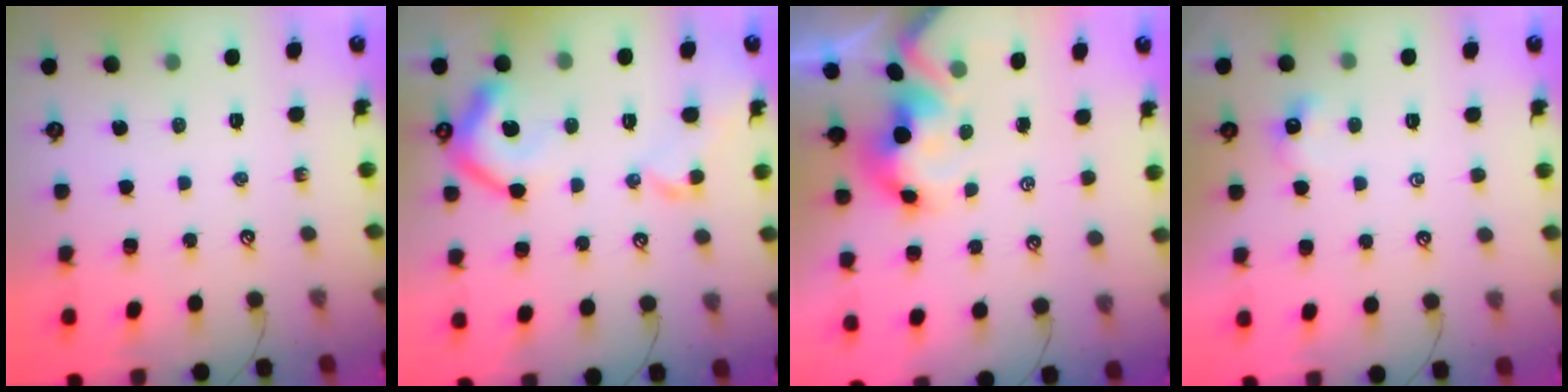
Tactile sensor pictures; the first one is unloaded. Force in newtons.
{"total": 10.3, "press": 10.2, "slide": 1.7}
{"total": 6.7, "press": 6.6, "slide": 1.1}
{"total": 1.3, "press": 1.2, "slide": 0.4}